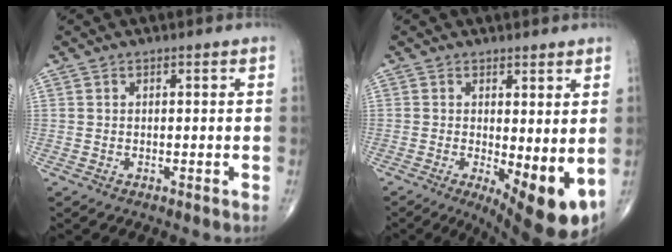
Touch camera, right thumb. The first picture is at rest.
{"total": 10.7, "force": [-1.3, 3.7, 10.0], "torque": [-0.137, -0.026, -0.007]}